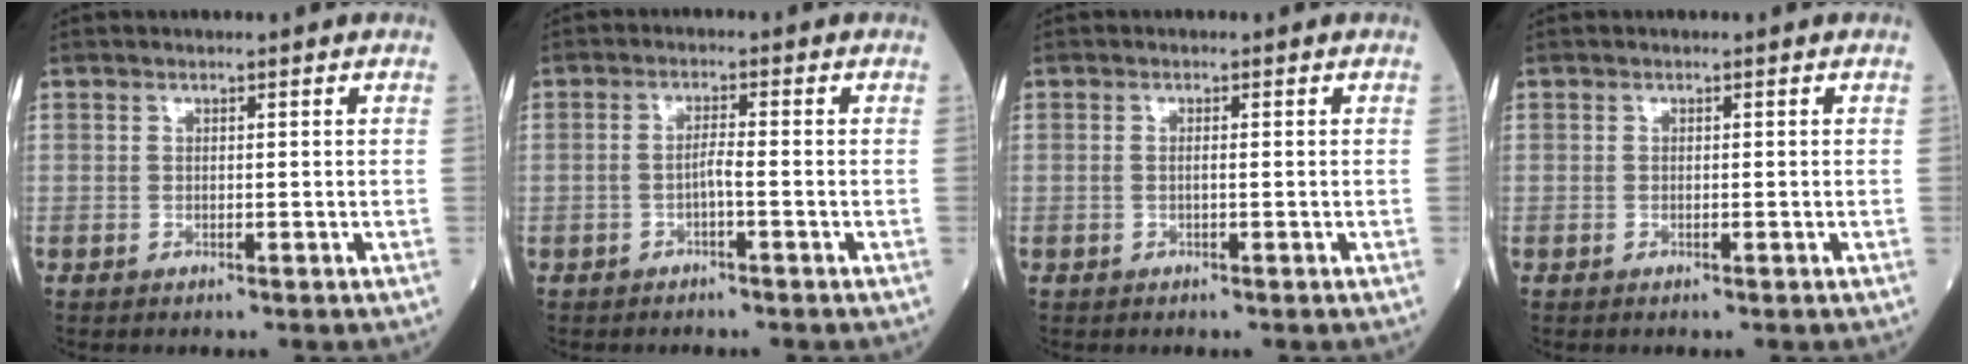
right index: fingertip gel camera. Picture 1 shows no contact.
{"total": 2.0, "force": [-0.8, 0.0, 1.9], "torque": [-0.033, 0.003, -0.017]}
{"total": 0.7, "force": [-0.1, 0.0, 0.7], "torque": [-0.017, 0.000, -0.003]}
{"total": 0.0}